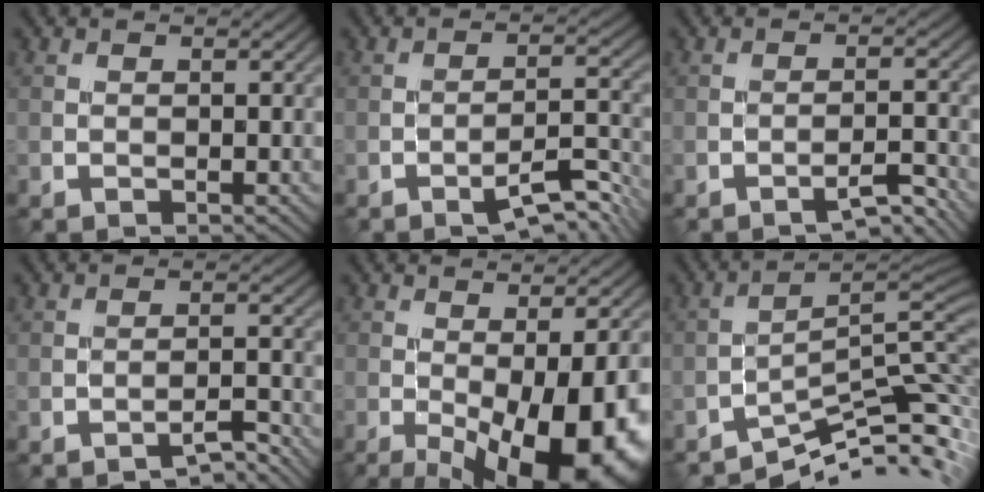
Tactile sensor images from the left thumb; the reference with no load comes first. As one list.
[{"total": 6.4, "force": [-4.3, 1.2, 4.5], "torque": [-0.070, 0.007, -0.064]}, {"total": 3.5, "force": [-3.0, 0.2, 1.9], "torque": [-0.027, 0.013, -0.050]}, {"total": 3.1, "force": [-2.7, 0.1, 1.4], "torque": [-0.017, 0.012, -0.050]}, {"total": 16.3, "force": [-5.9, 6.3, 13.8], "torque": [-0.195, -0.033, -0.057]}, {"total": 10.3, "force": [-7.4, 1.9, 6.9], "torque": [-0.100, 0.001, -0.118]}]